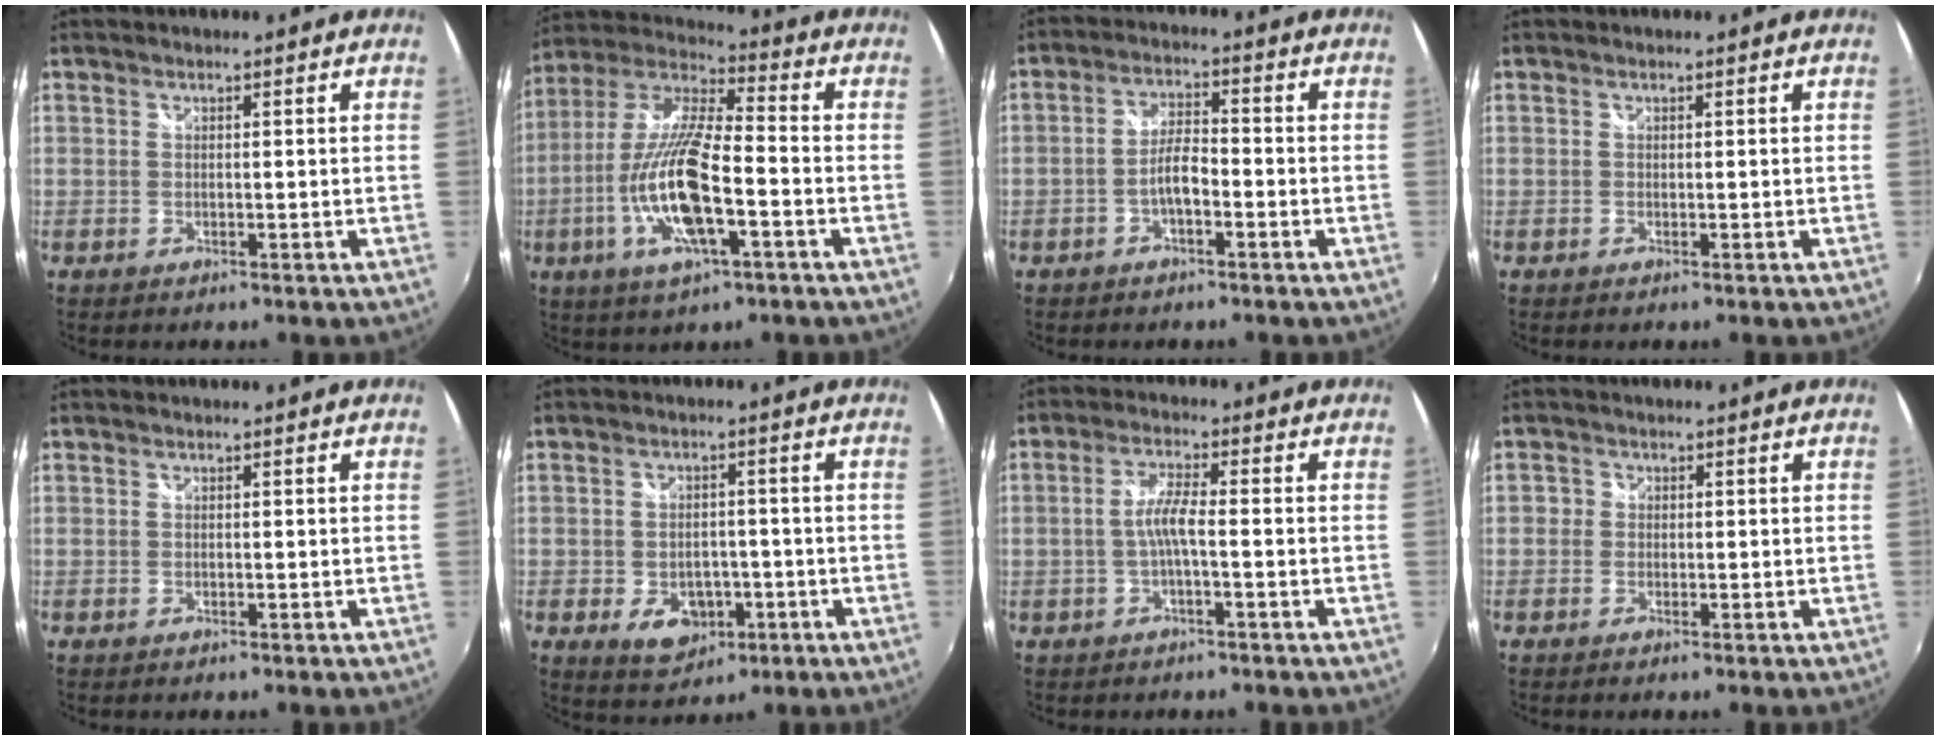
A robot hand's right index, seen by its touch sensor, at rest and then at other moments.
{"total": 16.9, "force": [-5.1, 4.6, 15.4], "torque": [-0.312, -0.012, -0.100]}
{"total": 4.3, "force": [-2.1, 1.3, 3.5], "torque": [-0.072, 0.010, -0.038]}
{"total": 0.0}
{"total": 0.0}
{"total": 7.8, "force": [-2.9, 5.7, 4.3], "torque": [-0.095, -0.004, -0.035]}
{"total": 3.9, "force": [-1.2, 0.2, 3.7], "torque": [-0.078, 0.006, -0.023]}
{"total": 2.1, "force": [-1.0, 1.8, 0.4], "torque": [-0.010, -0.002, -0.023]}